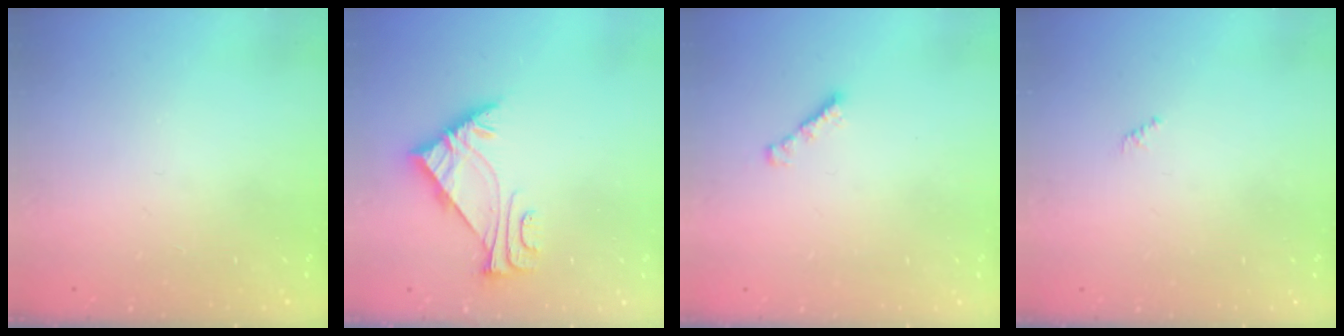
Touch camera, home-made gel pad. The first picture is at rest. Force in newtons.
{"total": 5.7, "press": 5.6, "slide": 0.9}
{"total": 1.9, "press": 1.9, "slide": 0.5}
{"total": 0.7, "press": 0.7, "slide": 0.3}